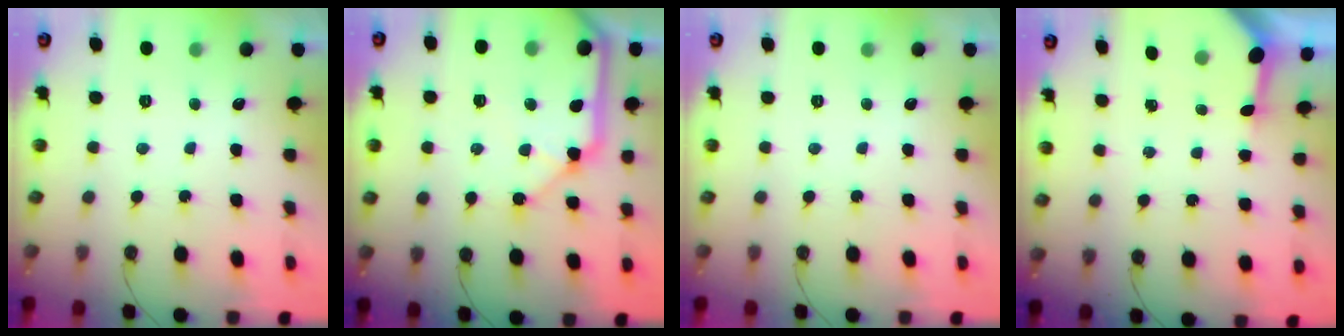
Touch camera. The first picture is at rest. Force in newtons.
{"total": 14.5, "press": 14.4, "slide": 2.1}
{"total": 0.0}
{"total": 3.4, "press": 3.4, "slide": 0.4}